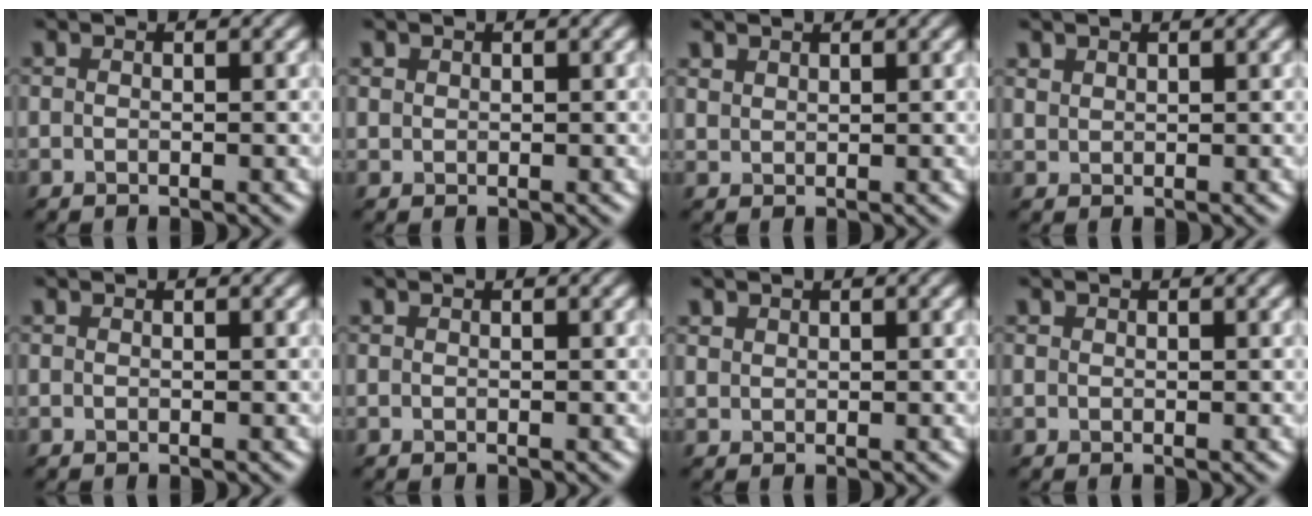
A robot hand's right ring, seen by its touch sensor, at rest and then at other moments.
{"total": 1.4, "force": [-0.2, -0.8, -1.1], "torque": [-0.007, -0.005, 0.016]}
{"total": 1.9, "force": [0.8, -1.0, -1.4], "torque": [-0.010, -0.004, 0.040]}
{"total": 1.8, "force": [0.4, -1.0, -1.4], "torque": [-0.008, -0.004, 0.035]}
{"total": 0.0}
{"total": 0.0}
{"total": 1.6, "force": [0.0, -1.0, -1.3], "torque": [-0.007, -0.007, 0.025]}
{"total": 0.7, "force": [0.0, -0.4, -0.6], "torque": [-0.004, 0.000, 0.006]}